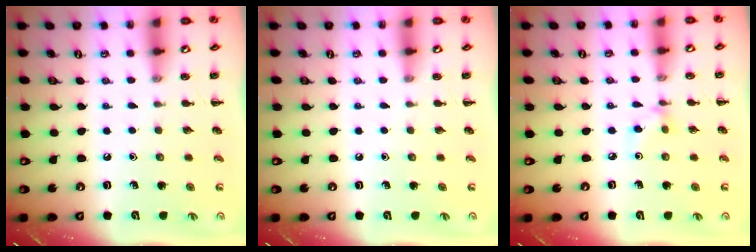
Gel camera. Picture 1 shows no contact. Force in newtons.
{"total": 0.0}
{"total": 3.5, "press": 3.3, "slide": 1.0}